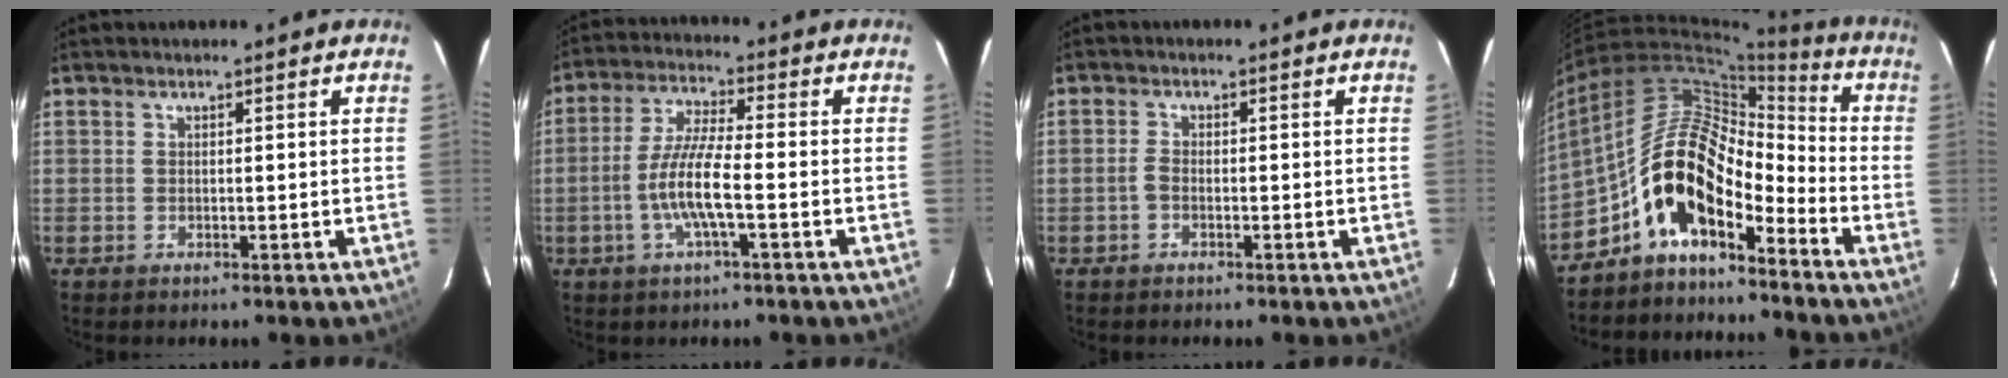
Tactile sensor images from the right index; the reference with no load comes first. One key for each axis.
{"total": 8.5, "fx": -2.6, "fy": 0.9, "fz": 8.1, "tx": -0.167, "ty": 0.002, "tz": -0.052}
{"total": 1.3, "fx": -0.8, "fy": 0.6, "fz": 0.8, "tx": -0.021, "ty": 0.004, "tz": -0.018}
{"total": 13.9, "fx": -8.3, "fy": 5.9, "fz": 9.5, "tx": -0.174, "ty": 0.019, "tz": -0.163}